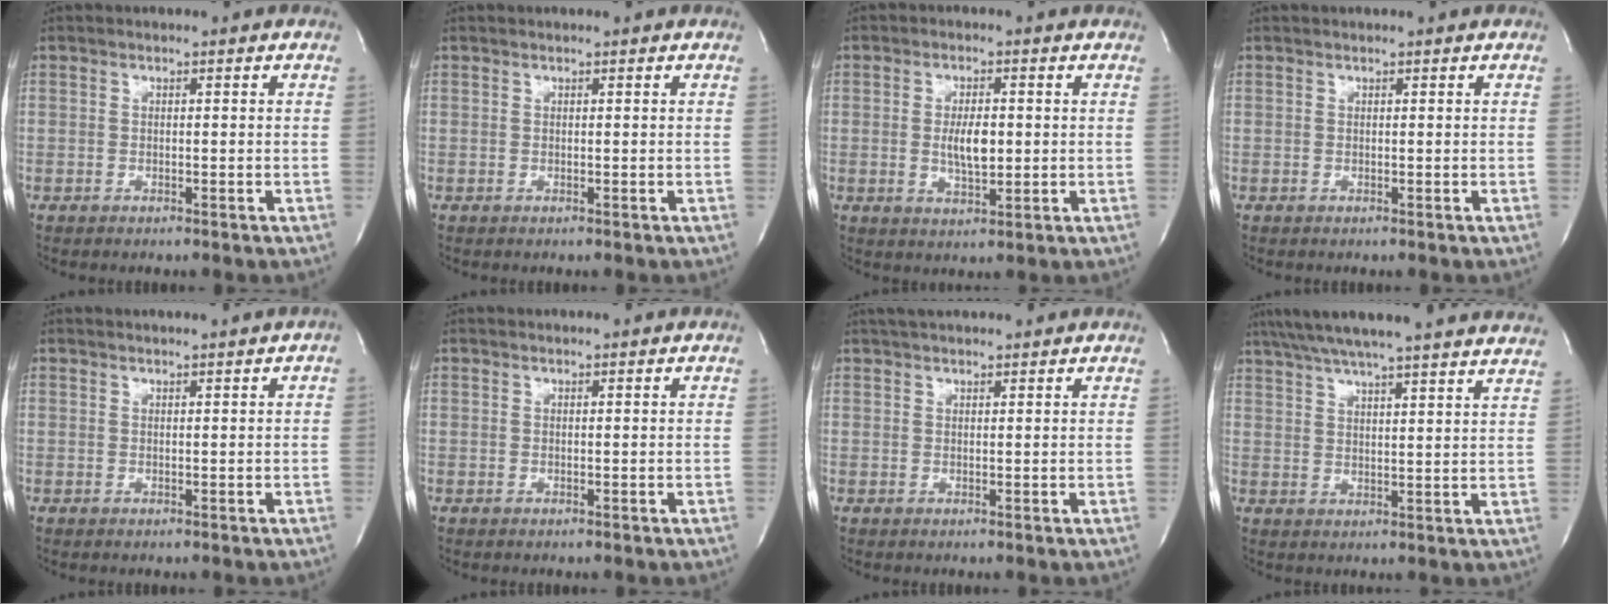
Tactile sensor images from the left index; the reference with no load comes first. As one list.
[{"total": 0.8, "force": [0.7, 0.0, 0.2], "torque": [-0.003, 0.012, 0.013]}, {"total": 4.4, "force": [-0.3, 1.5, 4.1], "torque": [-0.078, -0.011, 0.000]}, {"total": 1.1, "force": [1.0, 0.0, 0.3], "torque": [-0.005, 0.014, 0.017]}, {"total": 2.2, "force": [1.7, -0.2, 1.3], "torque": [-0.015, 0.016, 0.028]}, {"total": 1.6, "force": [1.6, -0.1, 0.5], "torque": [-0.004, 0.014, 0.025]}, {"total": 6.4, "force": [5.8, 0.8, 2.6], "torque": [-0.043, 0.036, 0.087]}, {"total": 26.9, "force": [24.0, 1.3, 12.1], "torque": [-0.207, 0.004, 0.314]}]